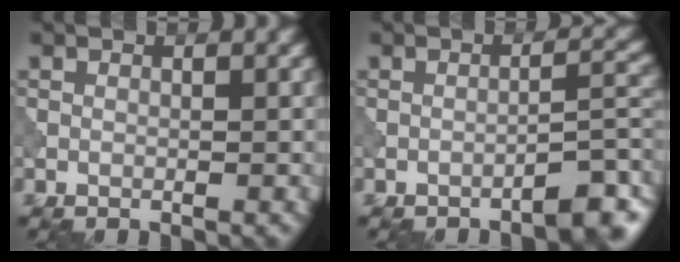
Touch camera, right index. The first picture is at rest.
{"total": 3.4, "force": [-2.5, 0.5, 2.4], "torque": [-0.031, 0.016, -0.041]}